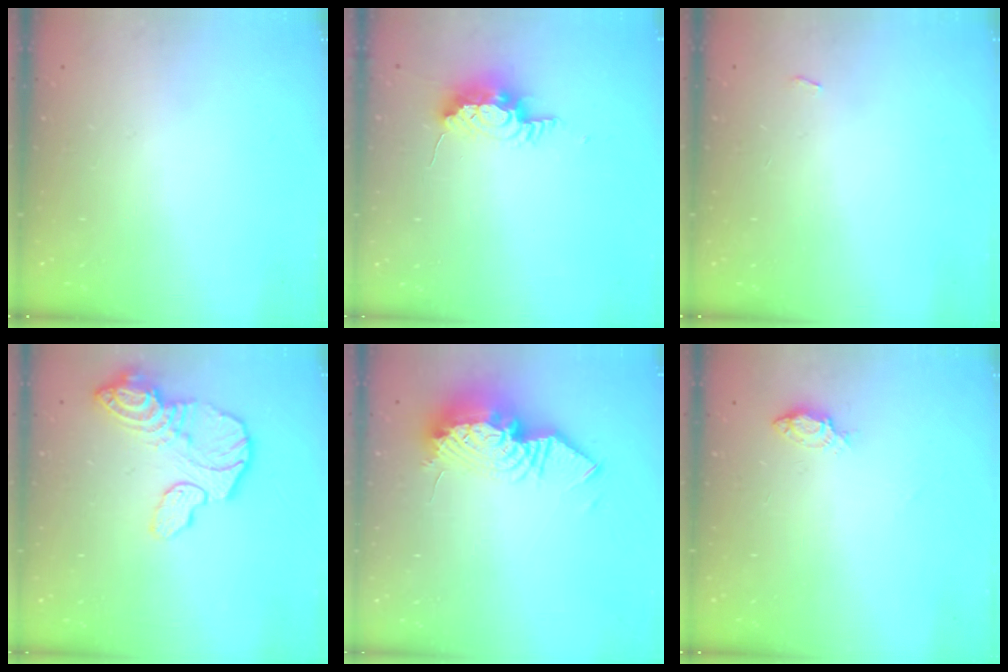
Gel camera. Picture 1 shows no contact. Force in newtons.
{"total": 8.6, "press": 8.3, "slide": 2.4}
{"total": 2.3, "press": 2.3, "slide": 0.3}
{"total": 14.7, "press": 14.6, "slide": 1.4}
{"total": 12.4, "press": 12.3, "slide": 1.0}
{"total": 5.3, "press": 5.3, "slide": 0.6}